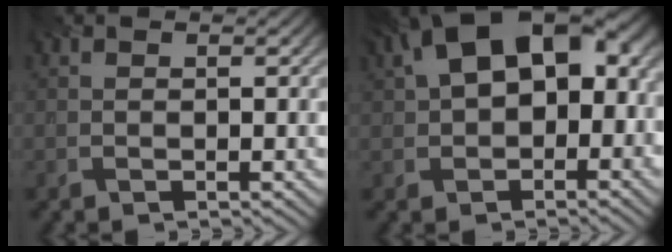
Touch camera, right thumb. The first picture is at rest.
{"total": 16.5, "force": [3.6, 9.7, 12.9], "torque": [-0.213, 0.020, 0.058]}